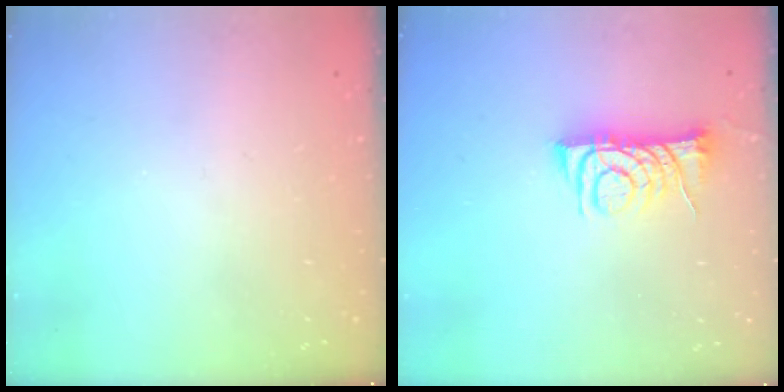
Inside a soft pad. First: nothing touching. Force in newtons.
{"total": 8.4, "press": 8.4, "slide": 0.2}